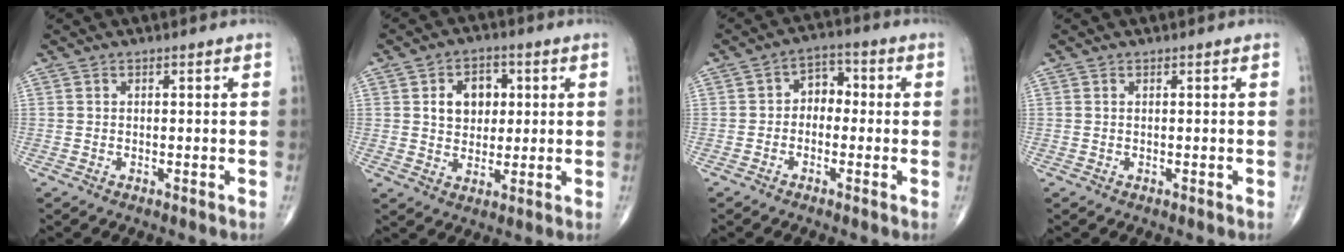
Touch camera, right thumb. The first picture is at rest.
{"total": 7.8, "force": [1.7, 5.9, 4.8], "torque": [-0.040, 0.000, 0.027]}
{"total": 4.9, "force": [-0.4, 3.7, 3.2], "torque": [-0.022, 0.022, -0.021]}
{"total": 0.0}